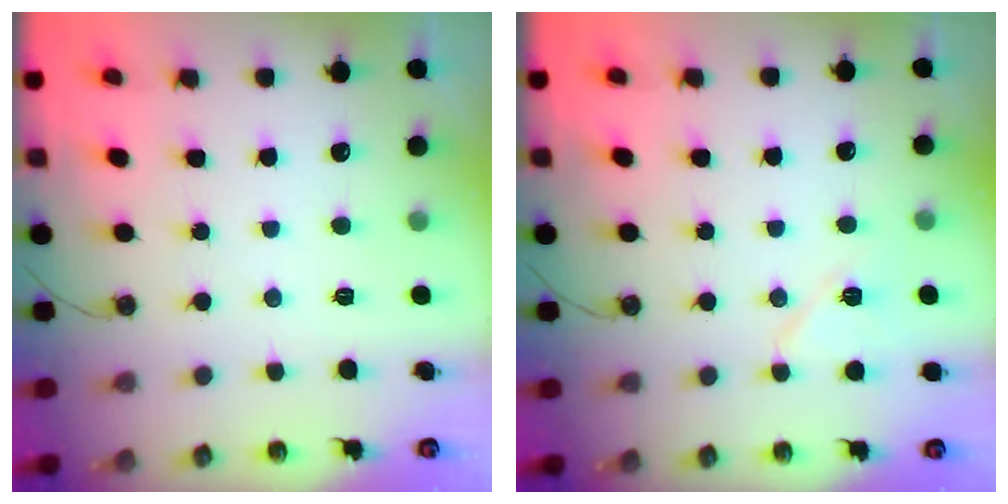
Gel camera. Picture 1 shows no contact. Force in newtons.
{"total": 7.5, "press": 7.3, "slide": 1.8}